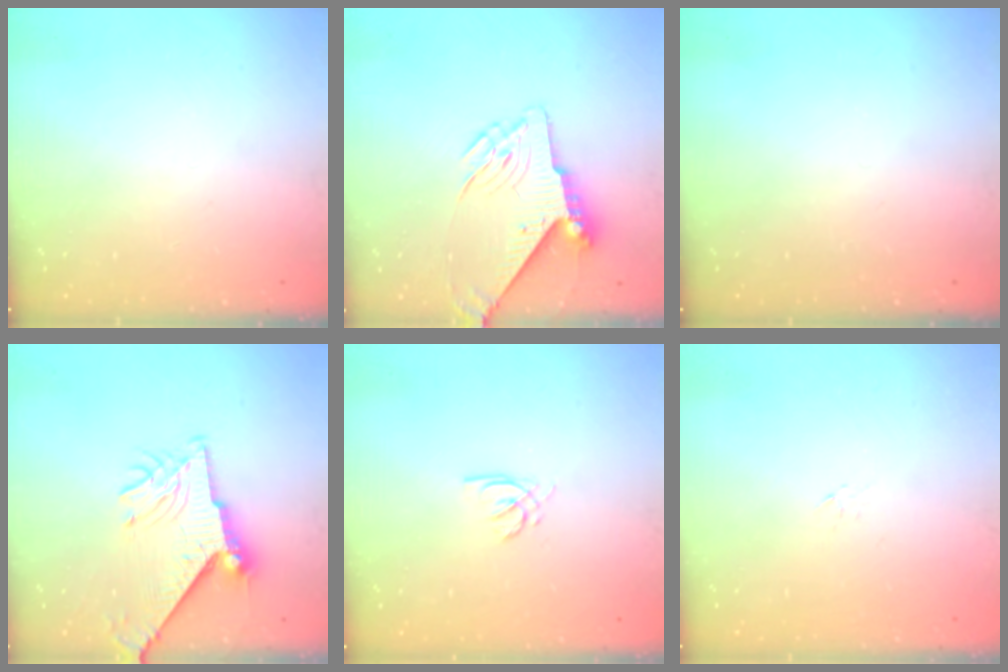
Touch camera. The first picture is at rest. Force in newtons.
{"total": 8.8, "press": 8.7, "slide": 1.1}
{"total": 0.0}
{"total": 11.5, "press": 11.4, "slide": 1.2}
{"total": 1.4, "press": 1.4, "slide": 0.2}
{"total": 0.0}